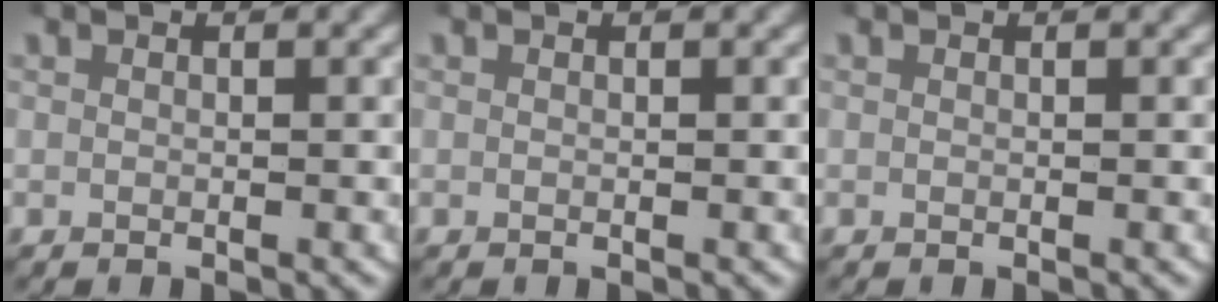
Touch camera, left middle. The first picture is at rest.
{"total": 0.0}
{"total": 0.0}